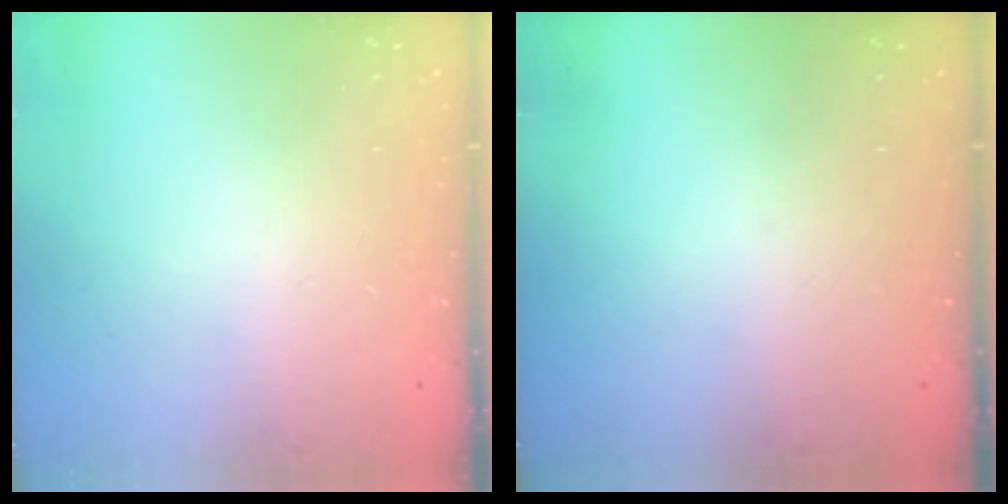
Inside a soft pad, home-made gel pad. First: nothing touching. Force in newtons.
{"total": 0.0}